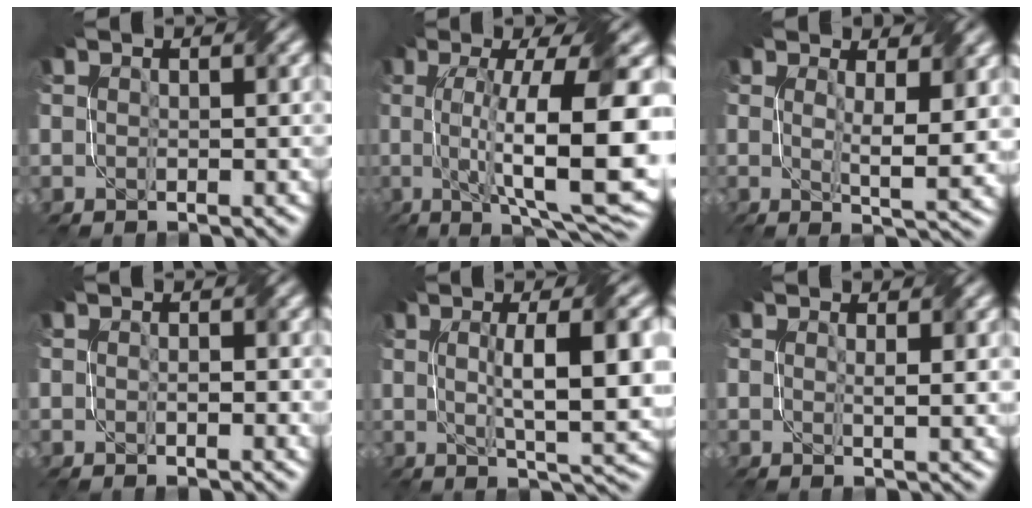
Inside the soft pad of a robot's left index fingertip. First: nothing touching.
{"total": 14.2, "force": [-0.3, 3.7, 13.7], "torque": [-0.197, 0.001, 0.001]}
{"total": 4.9, "force": [1.3, 1.1, 4.6], "torque": [-0.077, -0.013, 0.023]}
{"total": 1.4, "force": [0.0, 0.5, 1.3], "torque": [-0.022, -0.003, 0.002]}
{"total": 10.0, "force": [1.2, 2.6, 9.6], "torque": [-0.136, 0.003, 0.022]}
{"total": 1.9, "force": [0.8, 0.3, 1.7], "torque": [-0.021, -0.002, 0.013]}